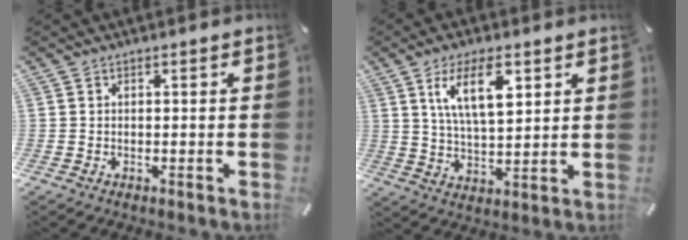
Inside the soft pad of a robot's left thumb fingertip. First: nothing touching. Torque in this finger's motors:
{"motor_torque": [1.65, 1.55, 1.48, -0.85, 0.34]}